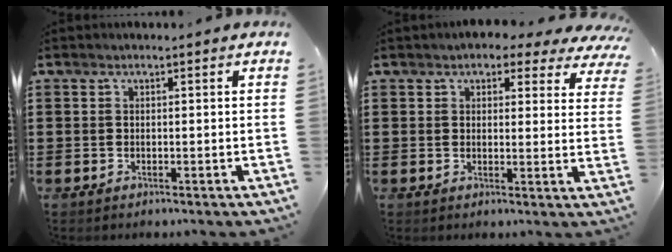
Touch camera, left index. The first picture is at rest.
{"total": 3.6, "force": [3.0, 1.4, 1.5], "torque": [-0.033, -0.006, 0.052]}